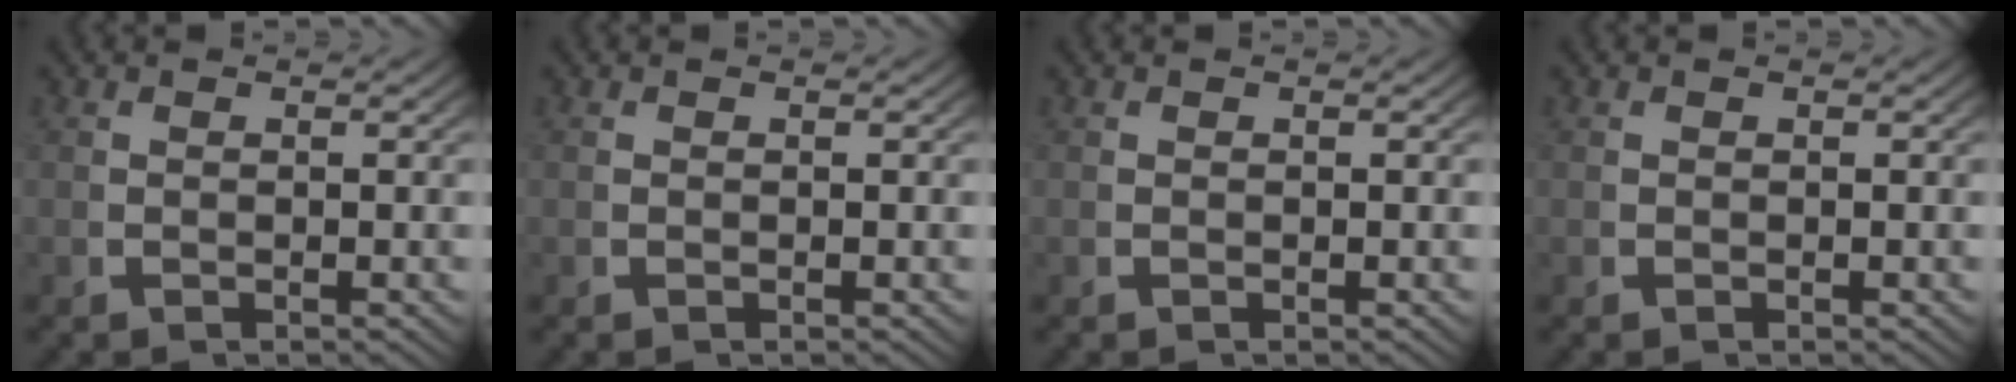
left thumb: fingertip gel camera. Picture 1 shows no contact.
{"total": 0.0}
{"total": 0.0}
{"total": 0.0}